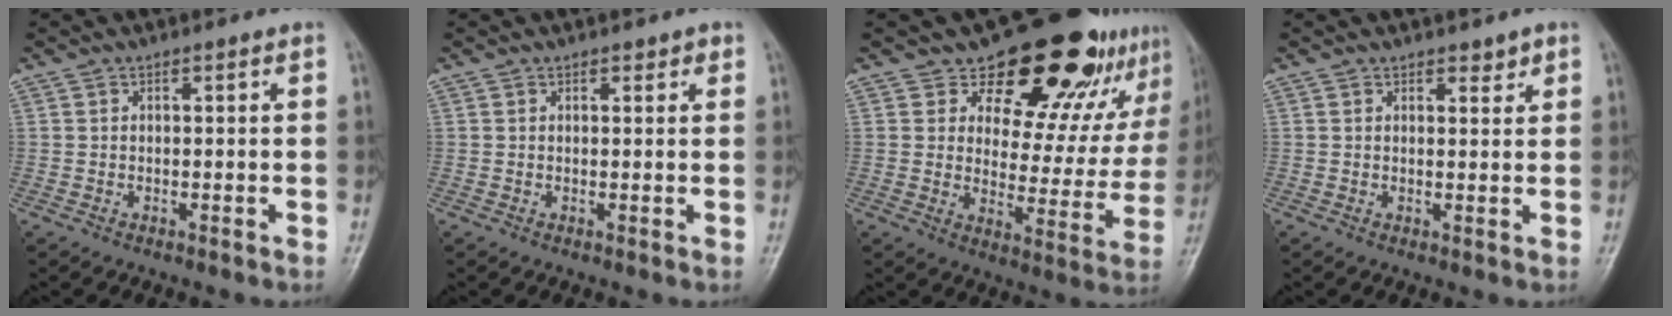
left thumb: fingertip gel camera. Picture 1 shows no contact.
{"total": 1.3, "force": [0.9, 0.8, 0.6], "torque": [0.005, -0.003, 0.007]}
{"total": 19.3, "force": [14.1, 9.4, 9.2], "torque": [-0.062, -0.094, 0.179]}
{"total": 1.9, "force": [1.4, 1.0, 0.8], "torque": [0.003, -0.008, 0.018]}